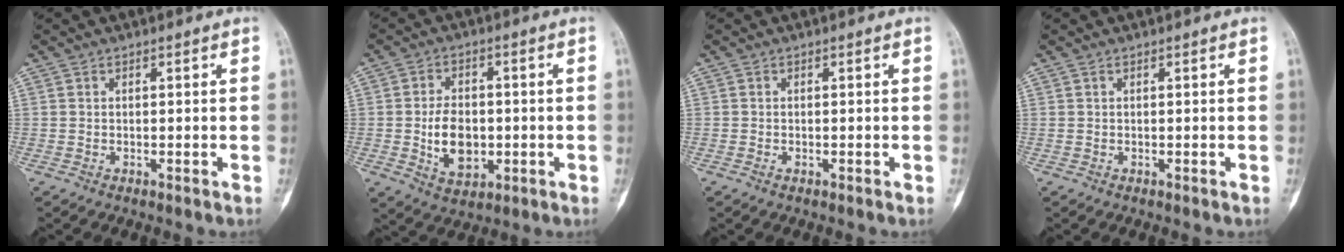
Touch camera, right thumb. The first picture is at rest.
{"total": 9.0, "force": [-1.2, 6.2, 6.5], "torque": [-0.089, 0.003, -0.012]}
{"total": 0.5, "force": [-0.2, 0.4, 0.3], "torque": [-0.008, 0.001, -0.003]}
{"total": 0.0}